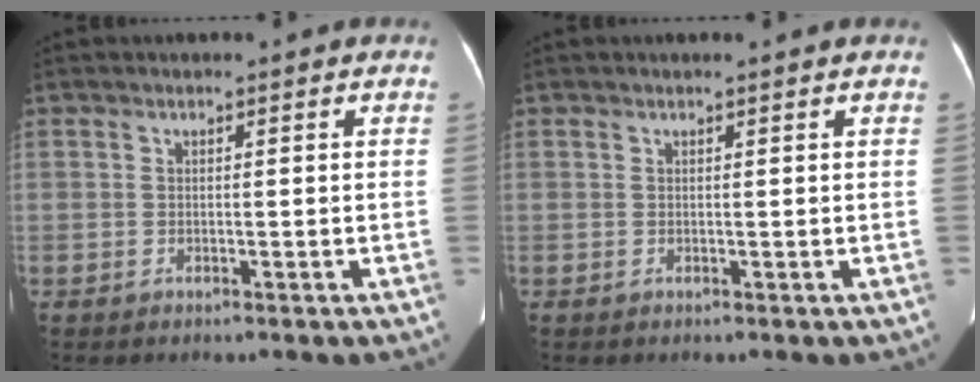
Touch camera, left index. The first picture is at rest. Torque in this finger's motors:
{"motor_torque": [-0.73, 0.66, -0.31, 0.00]}